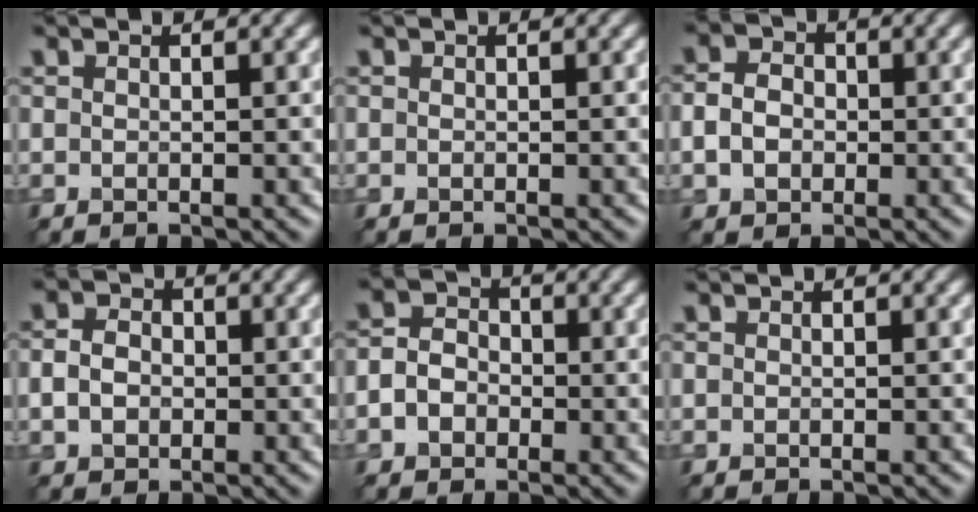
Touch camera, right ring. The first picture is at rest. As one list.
[{"total": 0.0}, {"total": 3.1, "force": [-0.5, 2.5, 1.8], "torque": [-0.039, -0.002, -0.017]}, {"total": 2.7, "force": [-0.3, 2.2, 1.6], "torque": [-0.036, -0.002, -0.014]}, {"total": 3.0, "force": [-0.9, 2.4, 1.5], "torque": [-0.020, -0.004, -0.026]}, {"total": 0.0}]